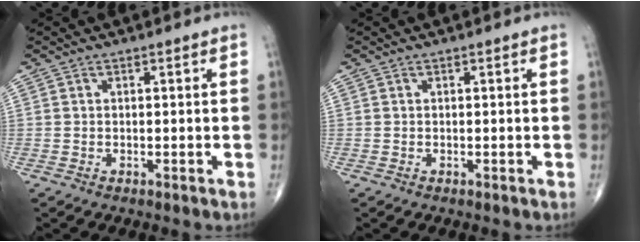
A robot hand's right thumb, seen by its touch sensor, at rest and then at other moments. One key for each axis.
{"total": 0.0}